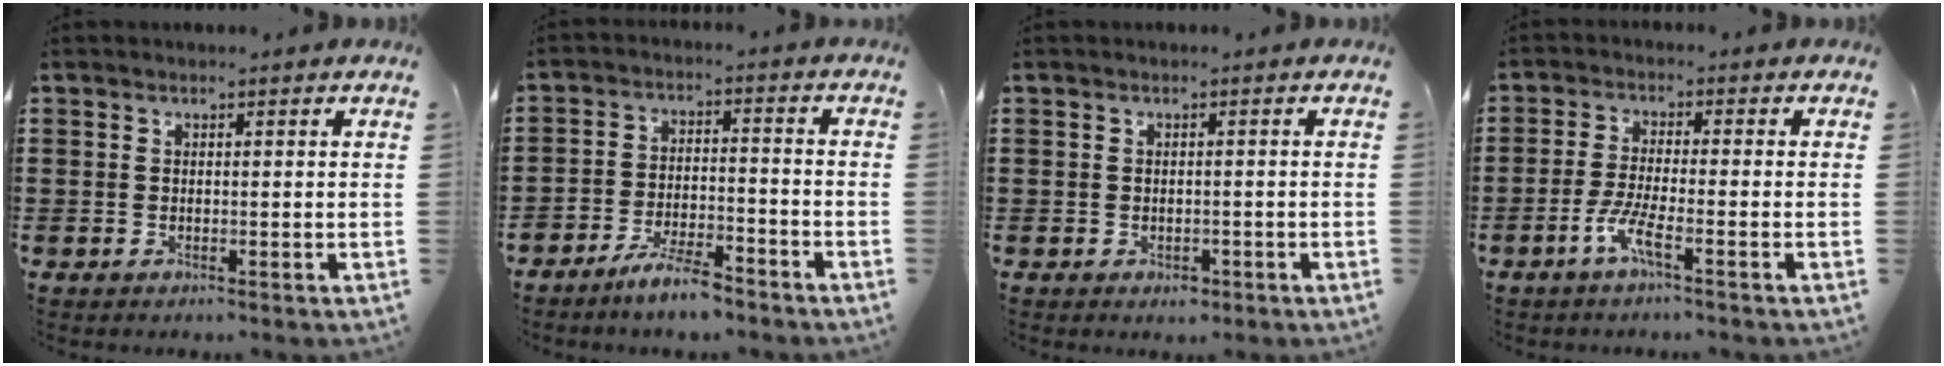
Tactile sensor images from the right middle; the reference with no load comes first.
{"total": 5.9, "force": [-5.3, 0.6, 2.5], "torque": [-0.053, -0.001, -0.102]}
{"total": 1.0, "force": [-0.5, 0.7, 0.5], "torque": [-0.010, -0.001, -0.009]}
{"total": 4.8, "force": [-2.6, 0.6, 3.9], "torque": [-0.086, -0.004, -0.053]}